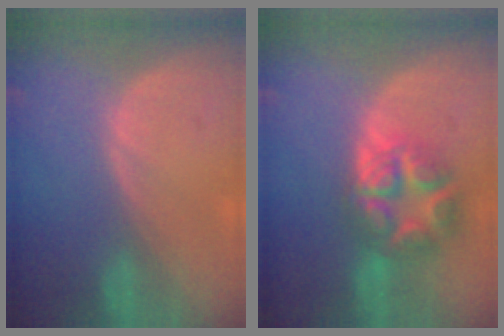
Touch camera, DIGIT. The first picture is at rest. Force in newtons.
{"total": 8.9, "press": 8.9, "slide": 0.5}